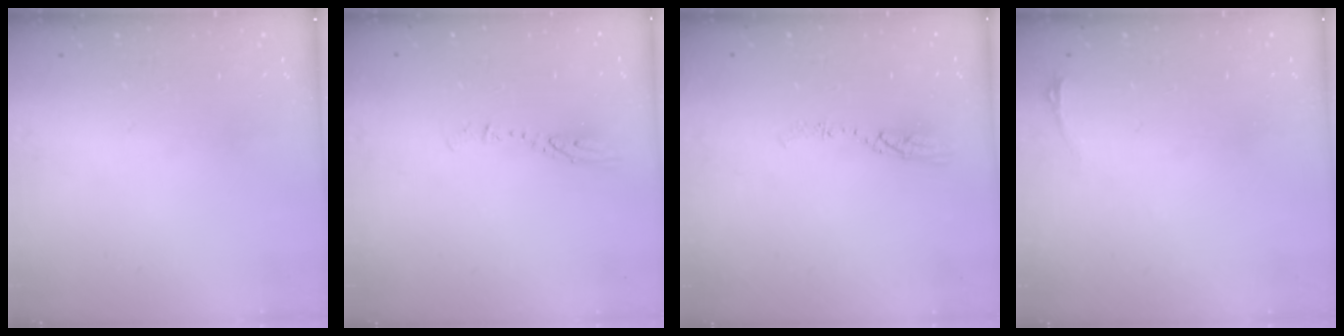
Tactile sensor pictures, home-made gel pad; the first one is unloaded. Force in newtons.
{"total": 4.0, "press": 4.0, "slide": 0.3}
{"total": 5.2, "press": 5.1, "slide": 0.4}
{"total": 2.9, "press": 2.6, "slide": 1.5}